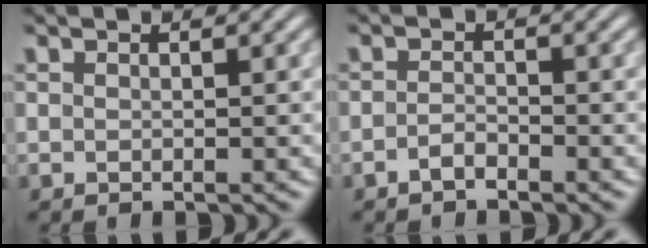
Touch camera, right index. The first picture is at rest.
{"total": 1.8, "force": [-1.5, 0.9, 0.5], "torque": [-0.011, -0.001, -0.030]}